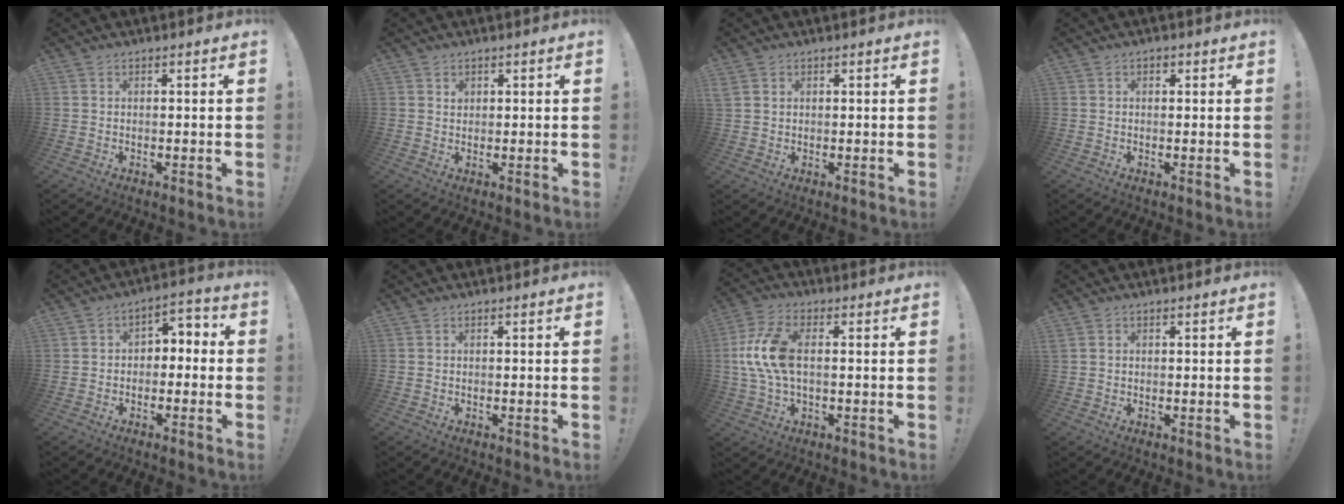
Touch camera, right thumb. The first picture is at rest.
{"total": 1.2, "force": [0.7, 0.9, 0.3], "torque": [0.003, -0.003, 0.011]}
{"total": 2.2, "force": [1.0, 1.7, 1.0], "torque": [-0.016, 0.002, 0.020]}
{"total": 0.8, "force": [0.1, 0.6, 0.4], "torque": [-0.007, 0.002, 0.002]}
{"total": 4.8, "force": [-2.5, 3.5, 2.1], "torque": [-0.028, 0.027, -0.044]}
{"total": 0.0}
{"total": 12.5, "force": [0.6, 6.5, 10.7], "torque": [-0.215, 0.001, 0.014]}
{"total": 1.1, "force": [0.4, 1.0, 0.3], "torque": [-0.011, 0.005, 0.008]}